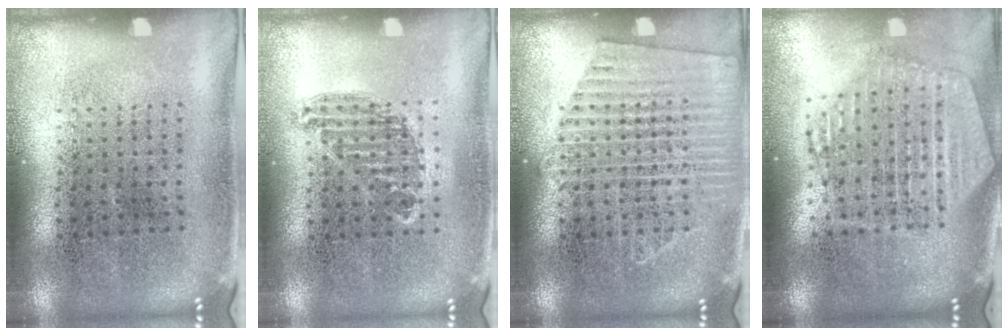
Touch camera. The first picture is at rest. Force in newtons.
{"total": 0.8, "press": 0.7, "slide": 0.4}
{"total": 2.3, "press": 2.3, "slide": 0.4}
{"total": 2.3, "press": 2.0, "slide": 1.1}